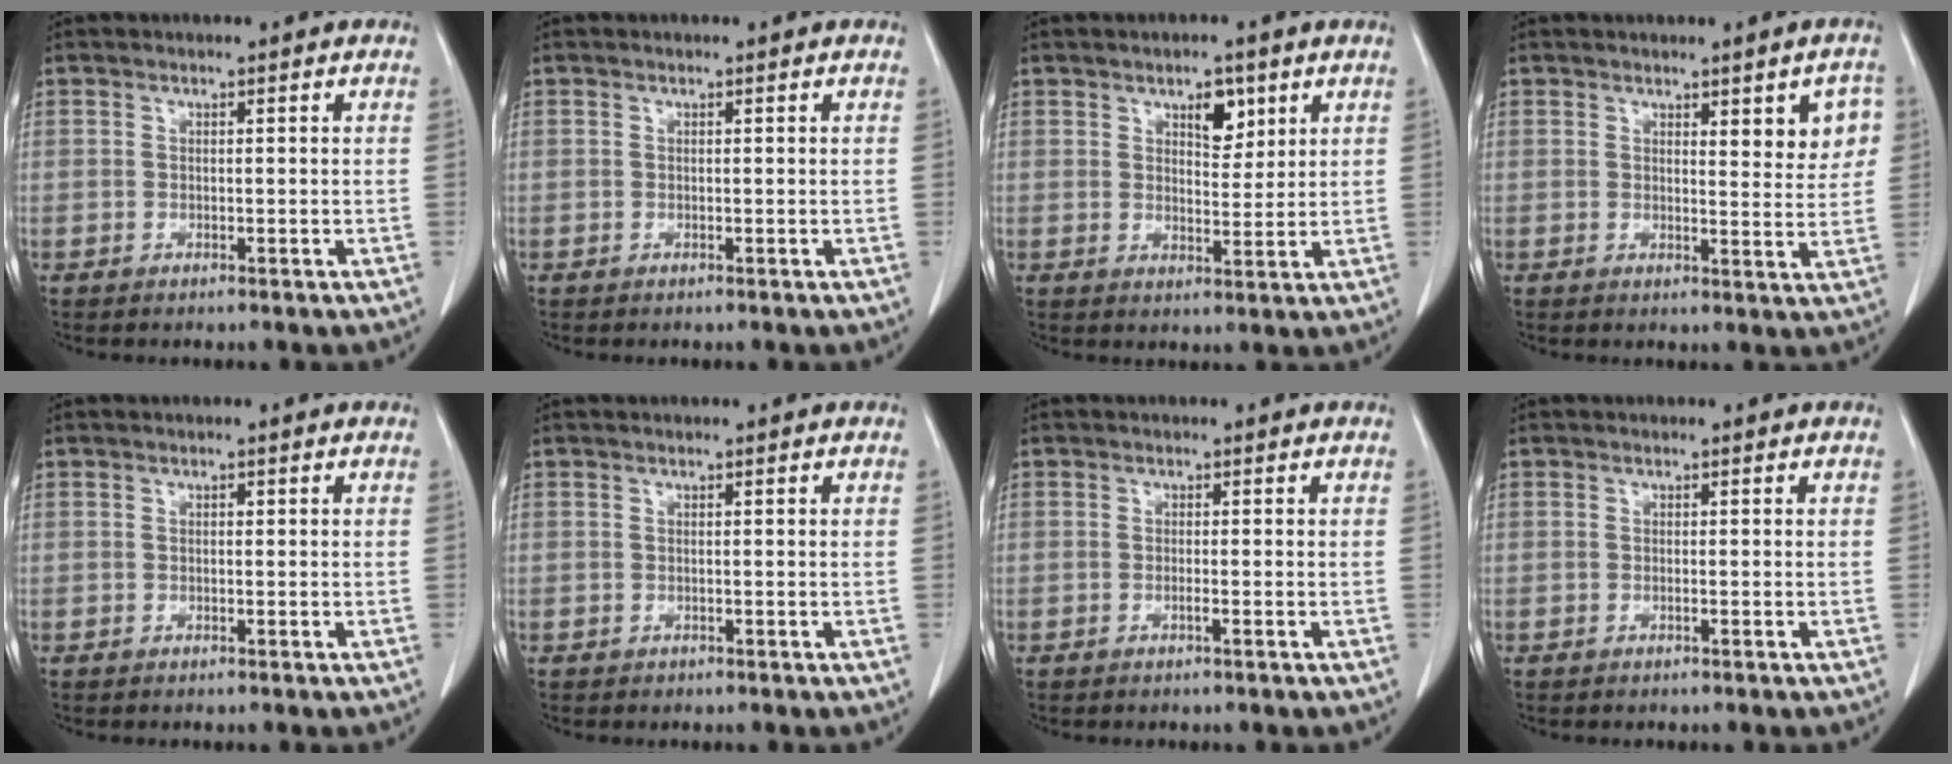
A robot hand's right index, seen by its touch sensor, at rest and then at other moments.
{"total": 0.0}
{"total": 4.3, "force": [2.4, 1.9, 3.0], "torque": [-0.043, -0.002, 0.039]}
{"total": 5.6, "force": [2.1, 1.7, 4.9], "torque": [-0.052, -0.001, 0.026]}
{"total": 0.0}
{"total": 0.0}
{"total": 0.7, "force": [-0.3, -0.1, 0.6], "torque": [-0.012, 0.001, -0.004]}
{"total": 0.0}